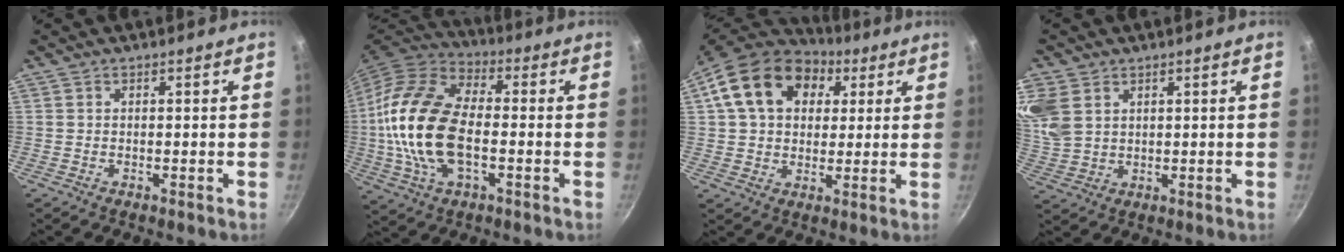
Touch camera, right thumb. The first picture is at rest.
{"total": 20.3, "force": [-1.7, 11.3, 16.7], "torque": [-0.326, 0.030, -0.044]}
{"total": 18.8, "force": [6.4, 13.7, 11.3], "torque": [-0.190, 0.016, 0.096]}
{"total": 10.2, "force": [4.3, 7.4, 5.7], "torque": [-0.119, -0.004, 0.093]}